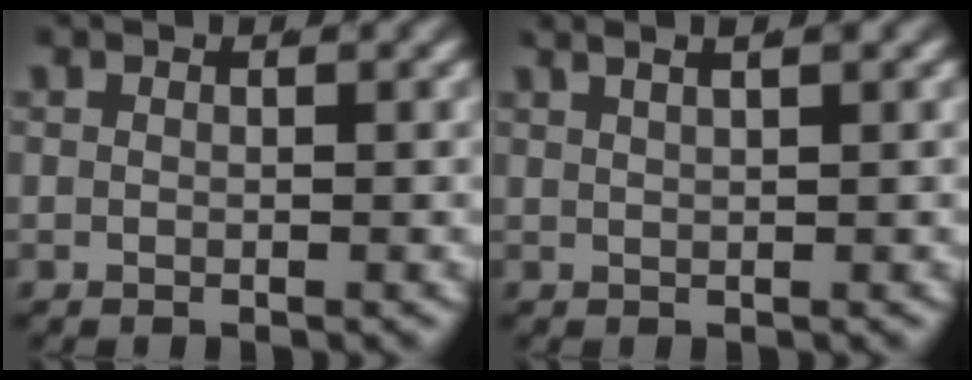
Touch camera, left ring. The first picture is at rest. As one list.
[{"total": 4.0, "force": [2.7, 0.9, 2.8], "torque": [-0.027, 0.019, 0.041]}]